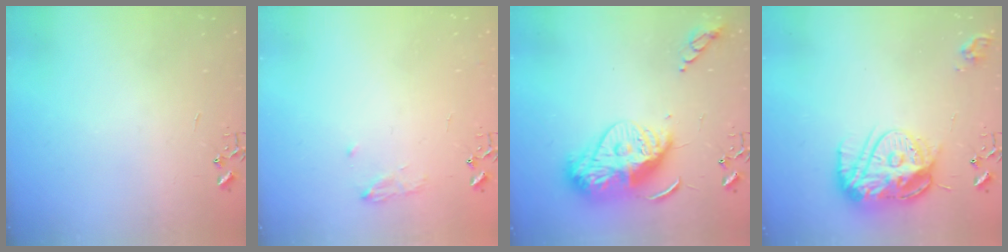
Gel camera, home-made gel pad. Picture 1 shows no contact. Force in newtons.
{"total": 8.4, "press": 8.4, "slide": 0.9}
{"total": 16.7, "press": 16.7, "slide": 0.8}
{"total": 19.1, "press": 19.1, "slide": 1.5}